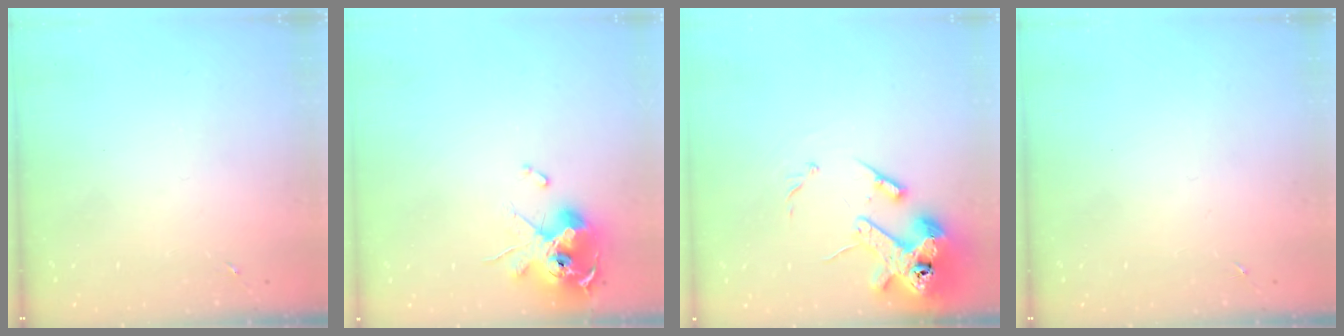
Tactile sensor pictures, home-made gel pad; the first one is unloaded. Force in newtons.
{"total": 13.0, "press": 12.9, "slide": 1.8}
{"total": 14.4, "press": 14.2, "slide": 2.1}
{"total": 0.0}